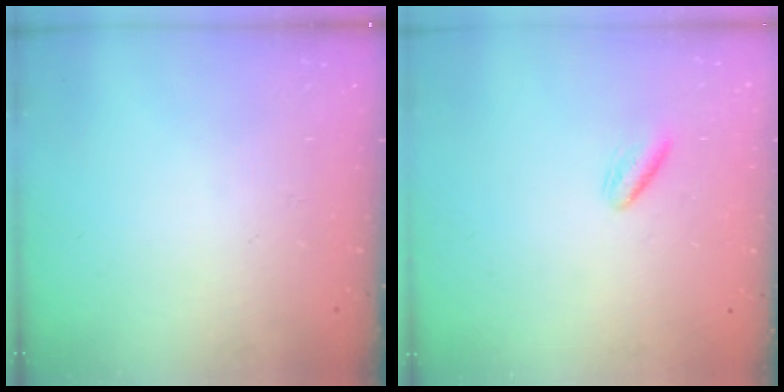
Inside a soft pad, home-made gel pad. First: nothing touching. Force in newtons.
{"total": 2.5, "press": 2.3, "slide": 1.1}